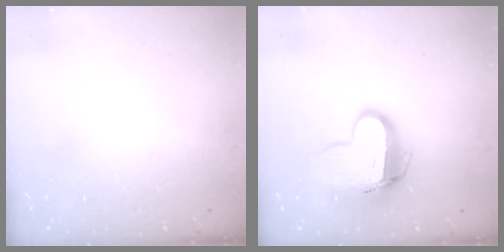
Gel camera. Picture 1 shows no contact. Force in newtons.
{"total": 12.4, "press": 12.4, "slide": 1.2}